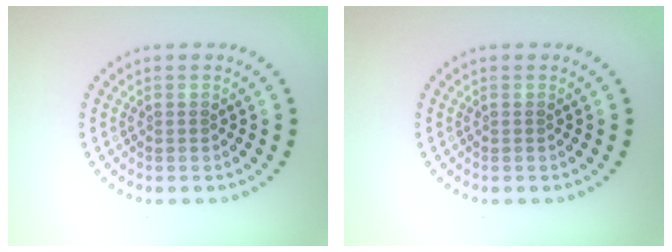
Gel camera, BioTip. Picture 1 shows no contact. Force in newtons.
{"total": 0.0}